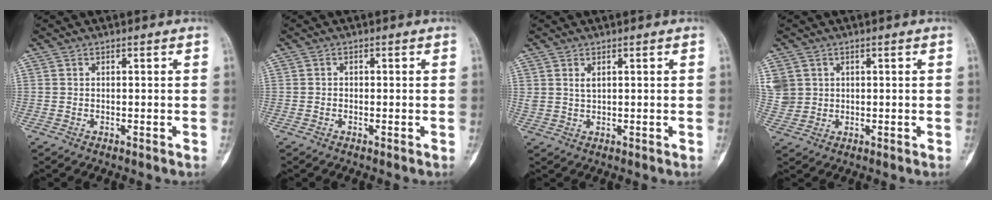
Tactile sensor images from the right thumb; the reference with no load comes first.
{"total": 0.6, "force": [-0.2, 0.5, 0.2], "torque": [0.000, 0.002, -0.007]}
{"total": 1.8, "force": [1.0, 0.9, 1.2], "torque": [-0.024, -0.003, 0.026]}
{"total": 7.9, "force": [2.5, 6.9, 2.8], "torque": [-0.068, 0.007, 0.064]}